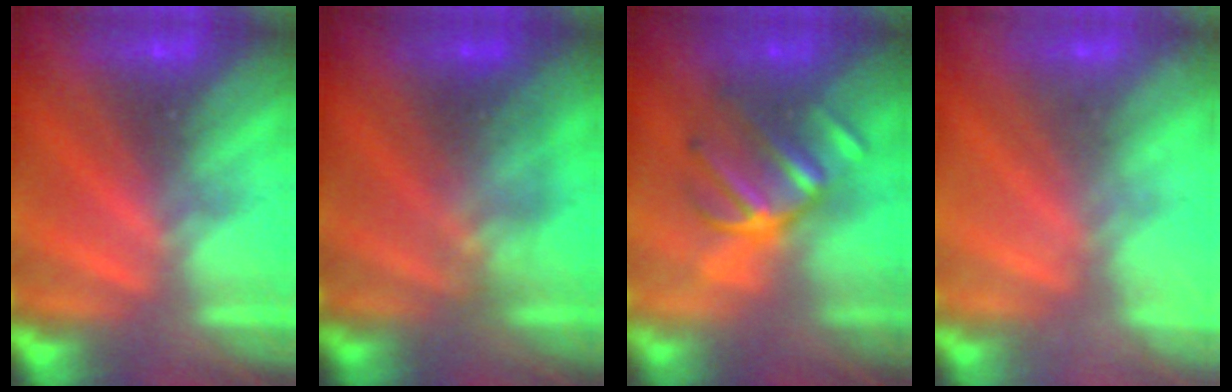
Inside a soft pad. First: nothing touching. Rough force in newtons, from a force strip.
{"total": 2.3}
{"total": 2.8}
{"total": 2.1}